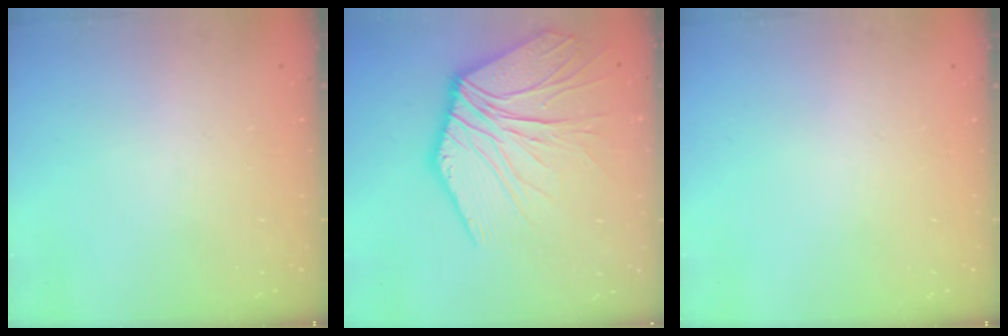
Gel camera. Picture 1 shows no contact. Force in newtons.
{"total": 13.2, "press": 13.0, "slide": 1.9}
{"total": 0.0}